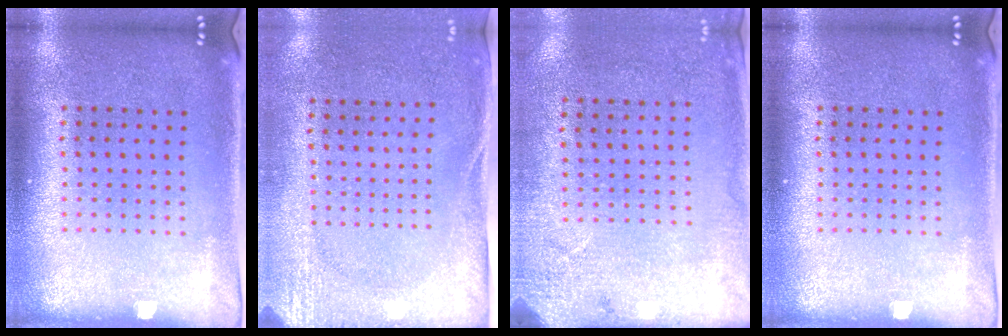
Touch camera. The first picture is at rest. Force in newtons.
{"total": 2.7, "press": 2.2, "slide": 1.7}
{"total": 2.7, "press": 2.2, "slide": 1.6}
{"total": 0.0}